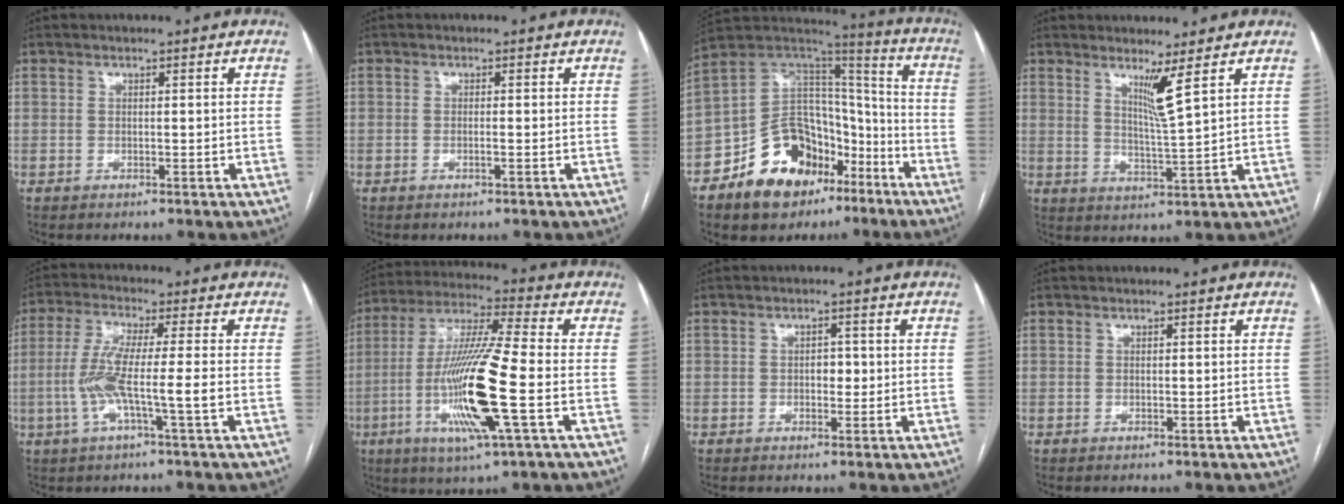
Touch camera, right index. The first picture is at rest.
{"total": 0.8, "force": [-0.3, 0.0, 0.7], "torque": [-0.016, -0.001, -0.004]}
{"total": 19.0, "force": [-10.4, 12.2, 10.2], "torque": [-0.167, 0.065, -0.167]}
{"total": 4.5, "force": [2.6, -1.2, 3.5], "torque": [-0.062, -0.024, 0.049]}
{"total": 8.4, "force": [-2.0, -0.2, 8.2], "torque": [-0.169, 0.002, -0.041]}
{"total": 17.1, "force": [-4.3, 0.5, 16.6], "torque": [-0.337, -0.015, -0.084]}
{"total": 2.0, "force": [-0.1, 1.2, 1.6], "torque": [-0.020, 0.004, -0.003]}
{"total": 0.0}